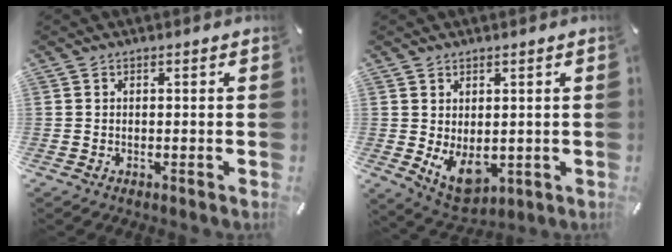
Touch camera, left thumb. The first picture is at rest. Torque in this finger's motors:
{"motor_torque": [0.34, 1.60, 1.04, 0.22, 0.11]}